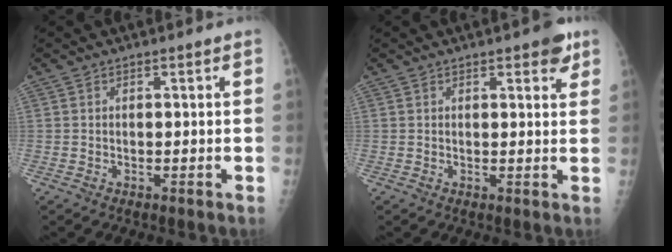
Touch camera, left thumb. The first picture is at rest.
{"total": 4.4, "force": [2.7, 1.6, 3.2], "torque": [-0.024, -0.009, 0.028]}